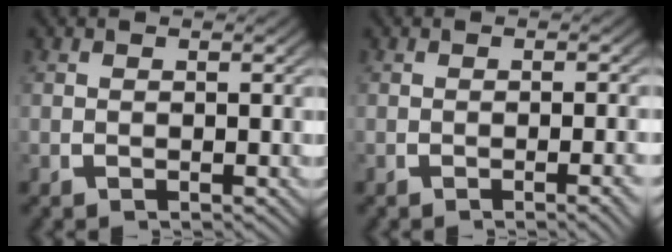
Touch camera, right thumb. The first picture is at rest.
{"total": 1.1, "force": [-0.4, 0.1, 1.0], "torque": [-0.016, 0.001, -0.004]}